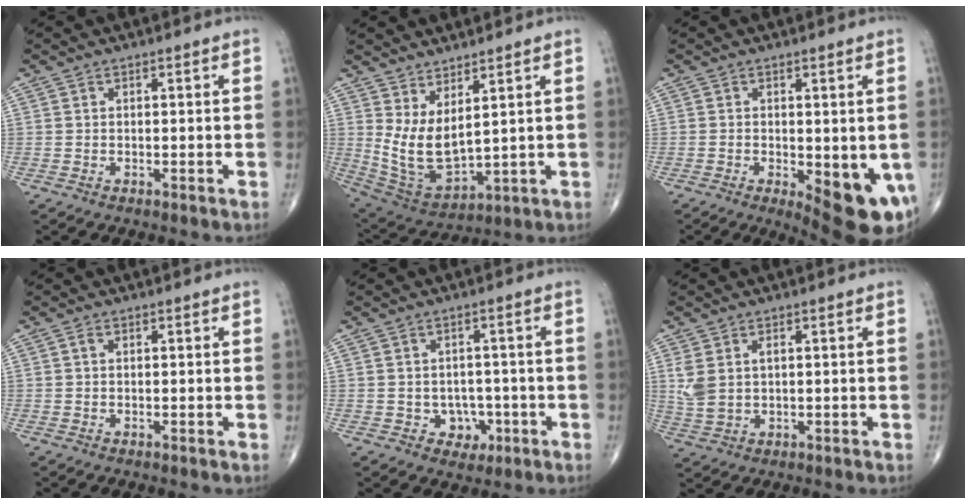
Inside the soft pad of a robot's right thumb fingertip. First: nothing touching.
{"total": 10.2, "force": [3.7, 4.4, 8.5], "torque": [-0.157, -0.042, 0.092]}
{"total": 12.0, "force": [-3.5, 4.7, 10.5], "torque": [-0.123, -0.019, -0.034]}
{"total": 0.9, "force": [0.2, 0.6, 0.6], "torque": [-0.013, 0.006, 0.004]}
{"total": 4.6, "force": [-1.4, 3.9, 1.9], "torque": [0.004, 0.010, -0.014]}
{"total": 5.4, "force": [1.2, 3.4, 4.1], "torque": [-0.096, 0.005, 0.032]}